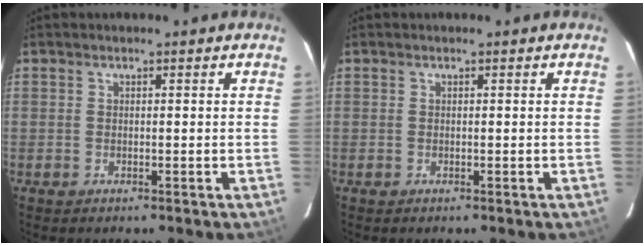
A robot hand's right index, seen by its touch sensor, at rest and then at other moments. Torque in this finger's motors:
{"motor_torque": [-0.05, -0.05, 0.00, 0.00]}